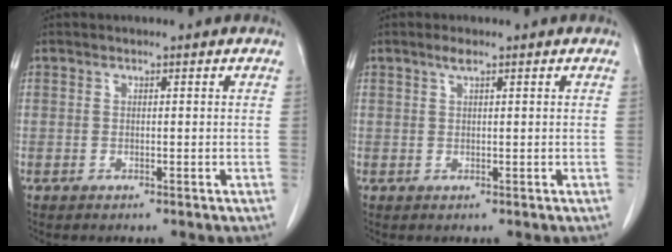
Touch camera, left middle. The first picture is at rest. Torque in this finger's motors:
{"motor_torque": [0.49, -0.30, 0.05, 0.01]}